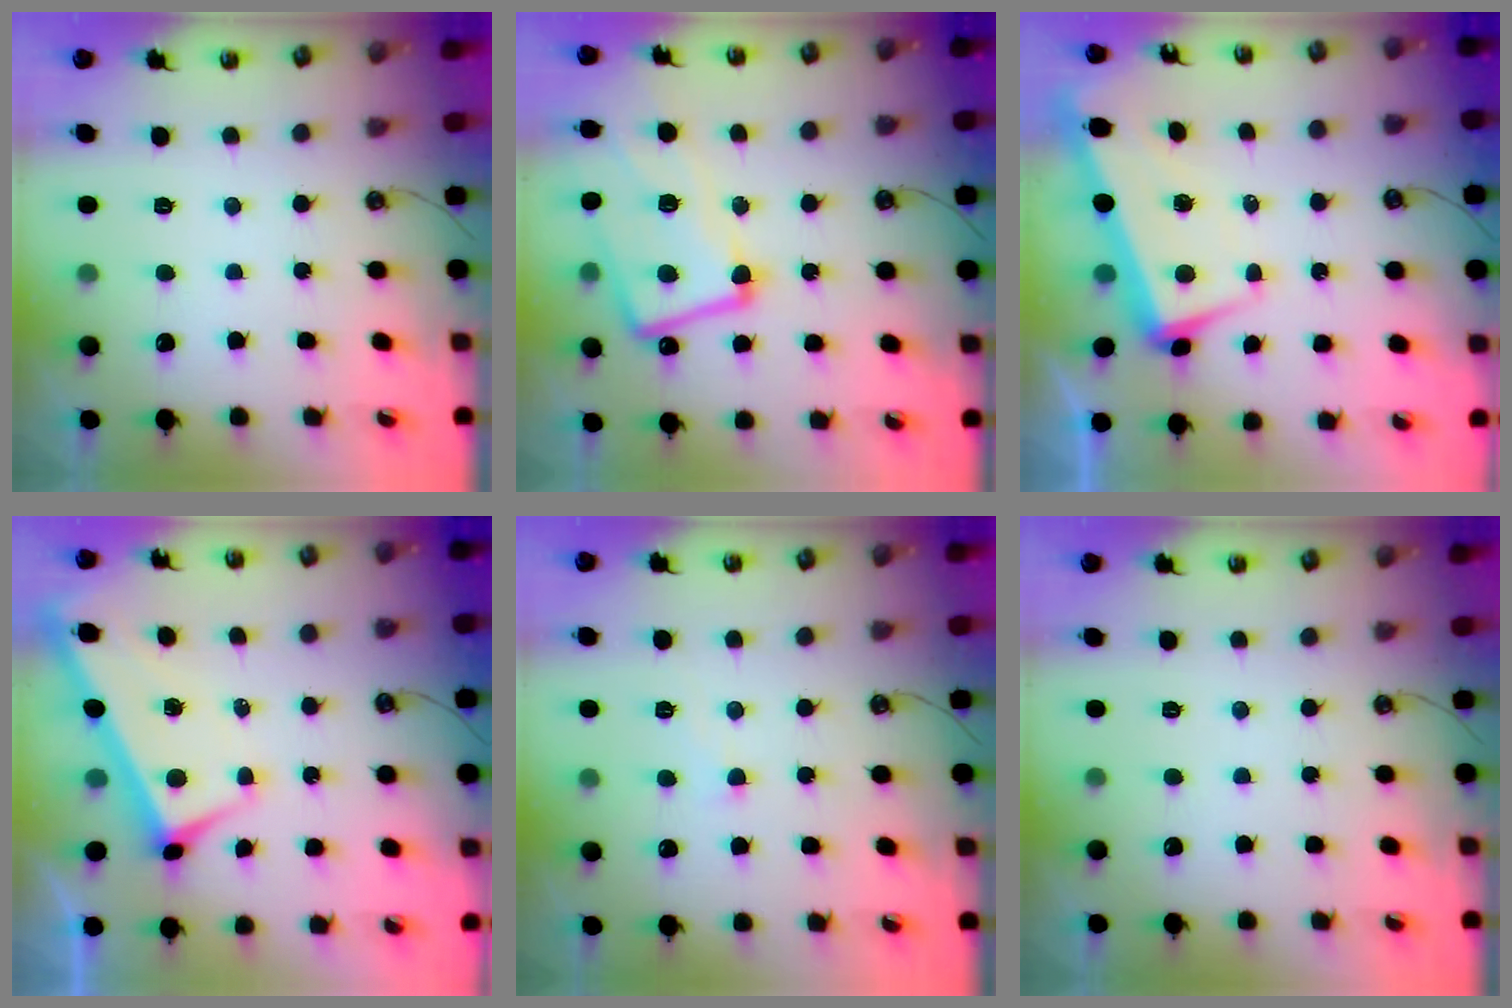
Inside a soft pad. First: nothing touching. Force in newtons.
{"total": 9.2, "press": 9.1, "slide": 1.3}
{"total": 2.1, "press": 0.4, "slide": 2.0}
{"total": 1.9, "press": 1.9, "slide": 0.5}
{"total": 2.5, "press": 2.5, "slide": 0.1}
{"total": 0.0}